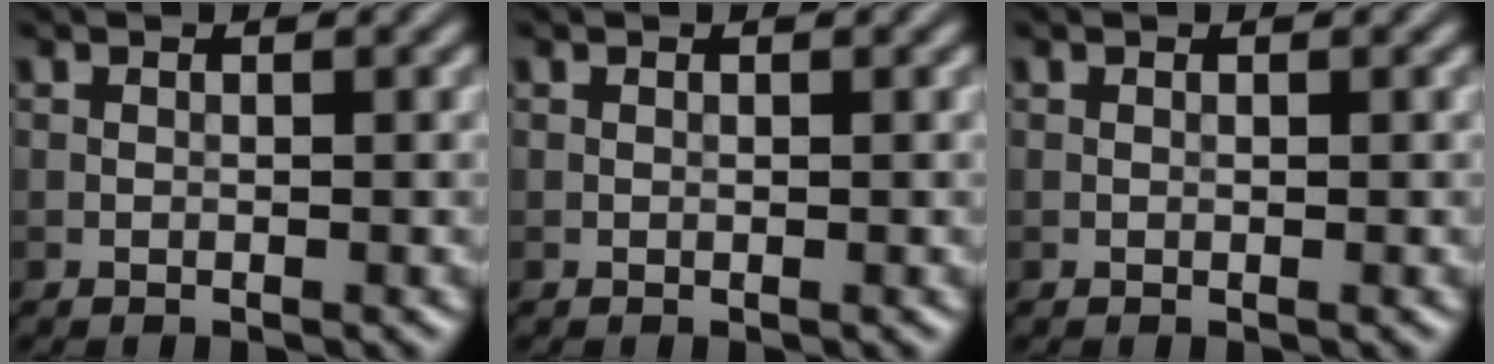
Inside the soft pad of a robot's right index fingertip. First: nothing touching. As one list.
[{"total": 0.0}, {"total": 0.0}]